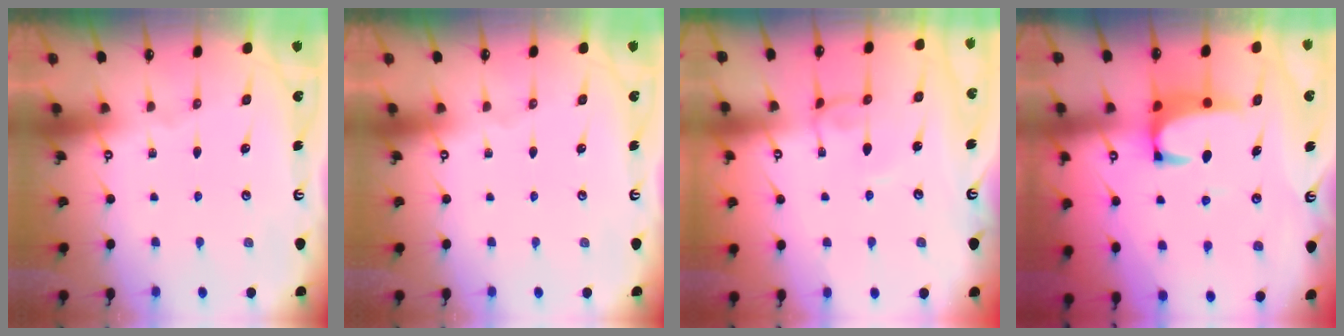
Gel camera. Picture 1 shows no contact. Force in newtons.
{"total": 0.0}
{"total": 2.6, "press": 2.6, "slide": 0.1}
{"total": 3.8, "press": 3.7, "slide": 0.7}